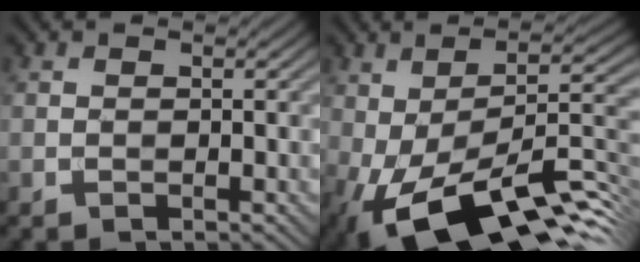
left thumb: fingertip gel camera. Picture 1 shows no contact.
{"total": 16.9, "force": [-5.7, 7.4, 14.1], "torque": [-0.234, -0.024, -0.085]}